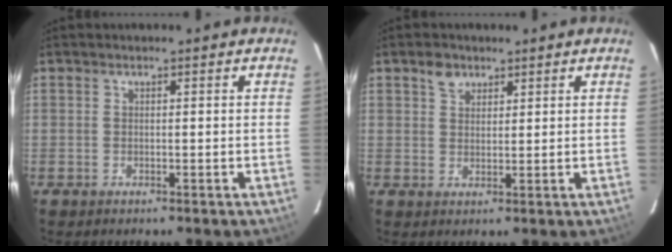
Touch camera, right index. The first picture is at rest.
{"total": 3.1, "force": [2.0, 2.1, 1.1], "torque": [-0.015, 0.009, 0.035]}